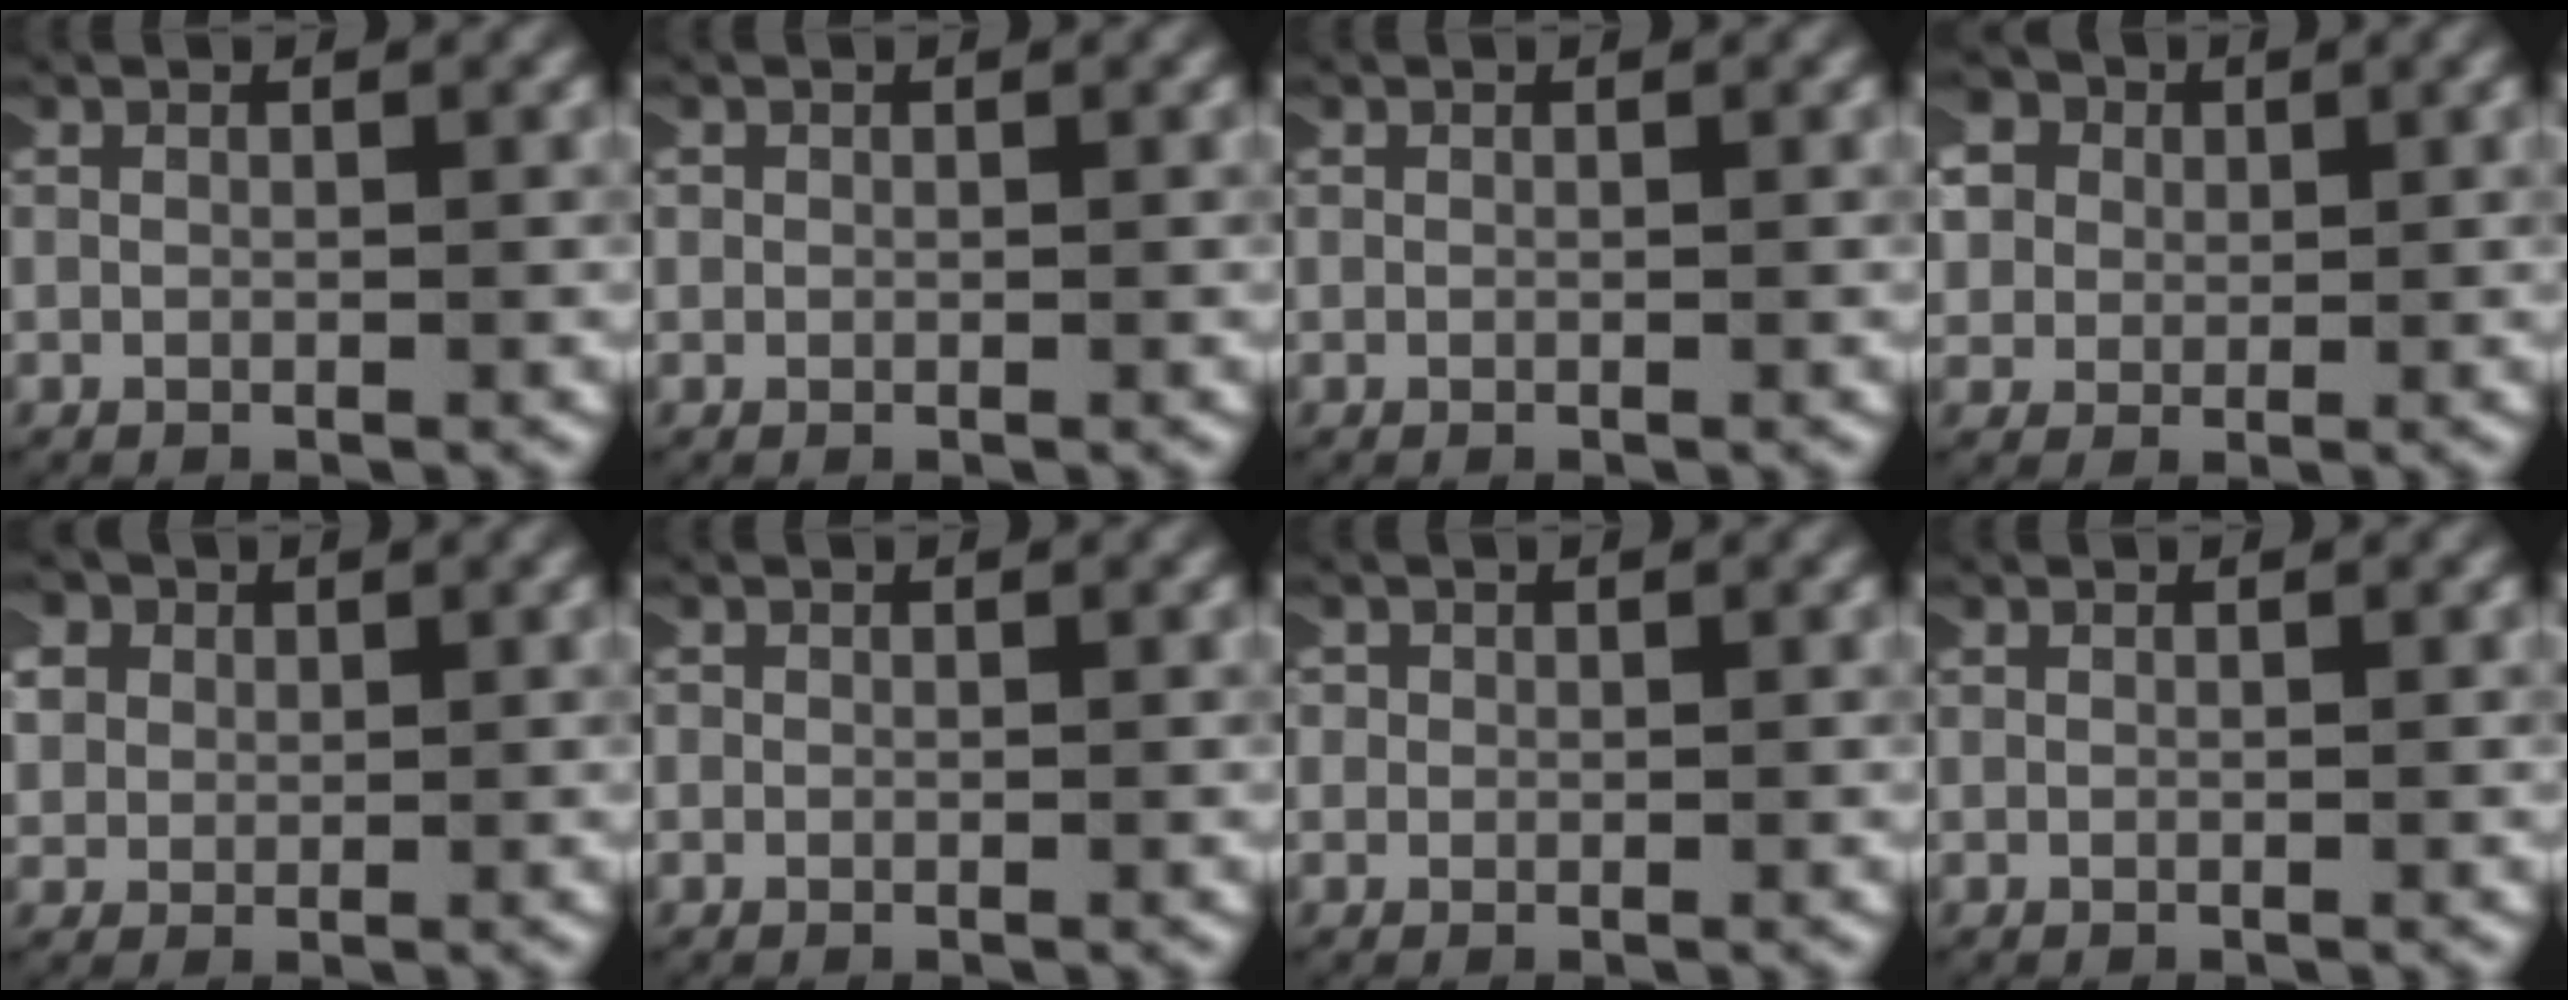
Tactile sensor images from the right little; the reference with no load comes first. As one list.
[{"total": 0.6, "force": [0.0, 0.5, -0.1], "torque": [0.001, 0.004, -0.003]}, {"total": 0.0}, {"total": 8.0, "force": [2.6, 6.7, 3.4], "torque": [-0.103, -0.001, 0.033]}, {"total": 5.2, "force": [1.8, 4.3, 2.2], "torque": [-0.070, -0.001, 0.026]}, {"total": 0.7, "force": [-0.1, 0.7, -0.1], "torque": [0.000, 0.002, -0.005]}, {"total": 1.1, "force": [0.0, 1.1, -0.1], "torque": [-0.003, 0.003, -0.006]}, {"total": 0.0}]